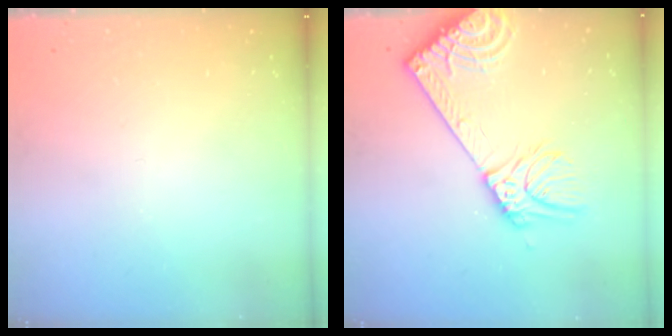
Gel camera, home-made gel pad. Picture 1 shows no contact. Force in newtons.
{"total": 15.7, "press": 15.2, "slide": 3.9}